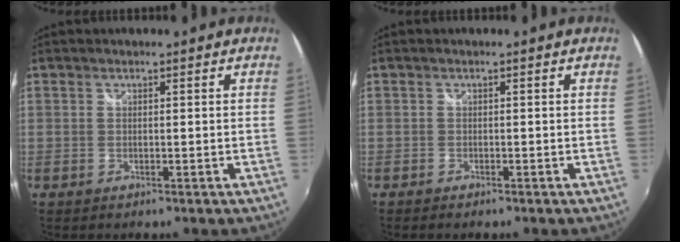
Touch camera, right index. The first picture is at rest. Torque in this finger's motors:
{"motor_torque": [-0.23, -0.23, 0.03, 0.01]}